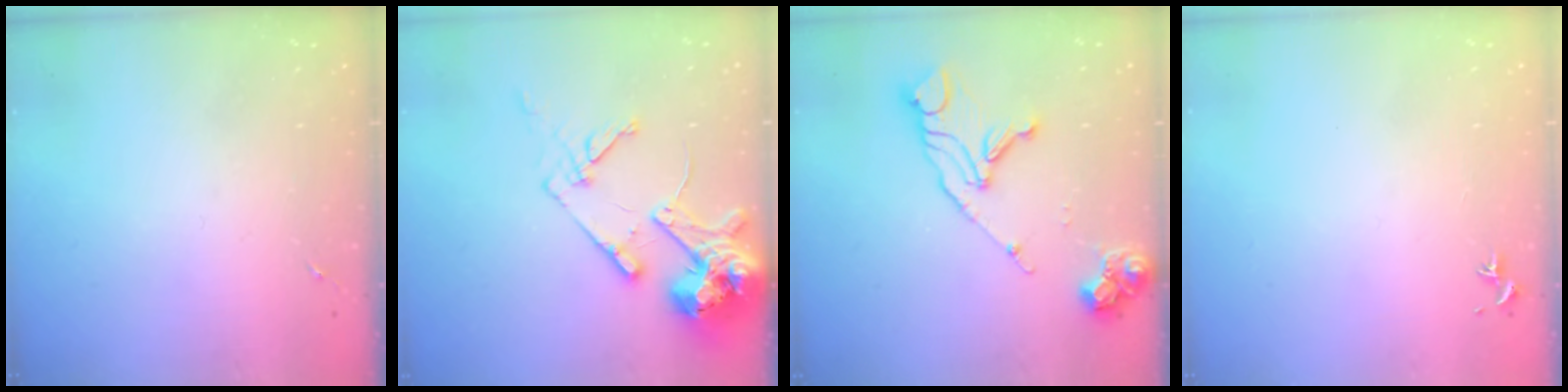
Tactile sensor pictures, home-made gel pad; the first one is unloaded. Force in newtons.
{"total": 16.6, "press": 16.5, "slide": 2.3}
{"total": 14.7, "press": 14.6, "slide": 1.7}
{"total": 0.7, "press": 0.6, "slide": 0.5}